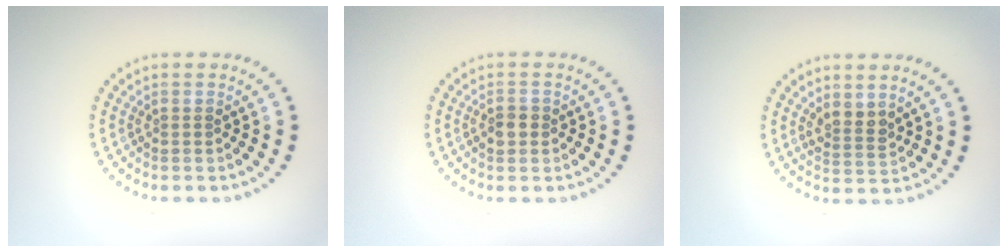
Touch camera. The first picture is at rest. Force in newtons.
{"total": 1.5, "press": 1.5, "slide": 0.3}
{"total": 2.1, "press": 1.7, "slide": 1.2}